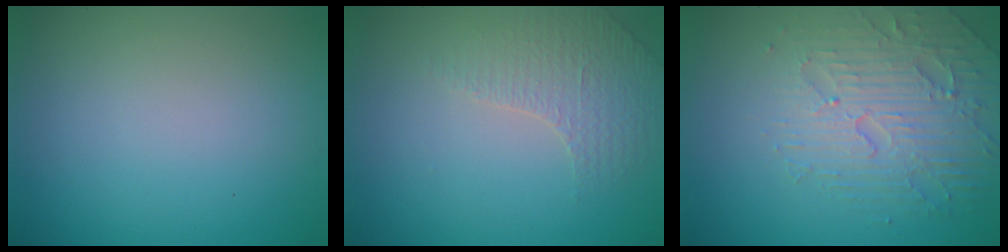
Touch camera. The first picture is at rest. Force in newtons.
{"total": 1.5, "press": 1.2, "slide": 0.8}
{"total": 4.4, "press": 3.9, "slide": 2.1}